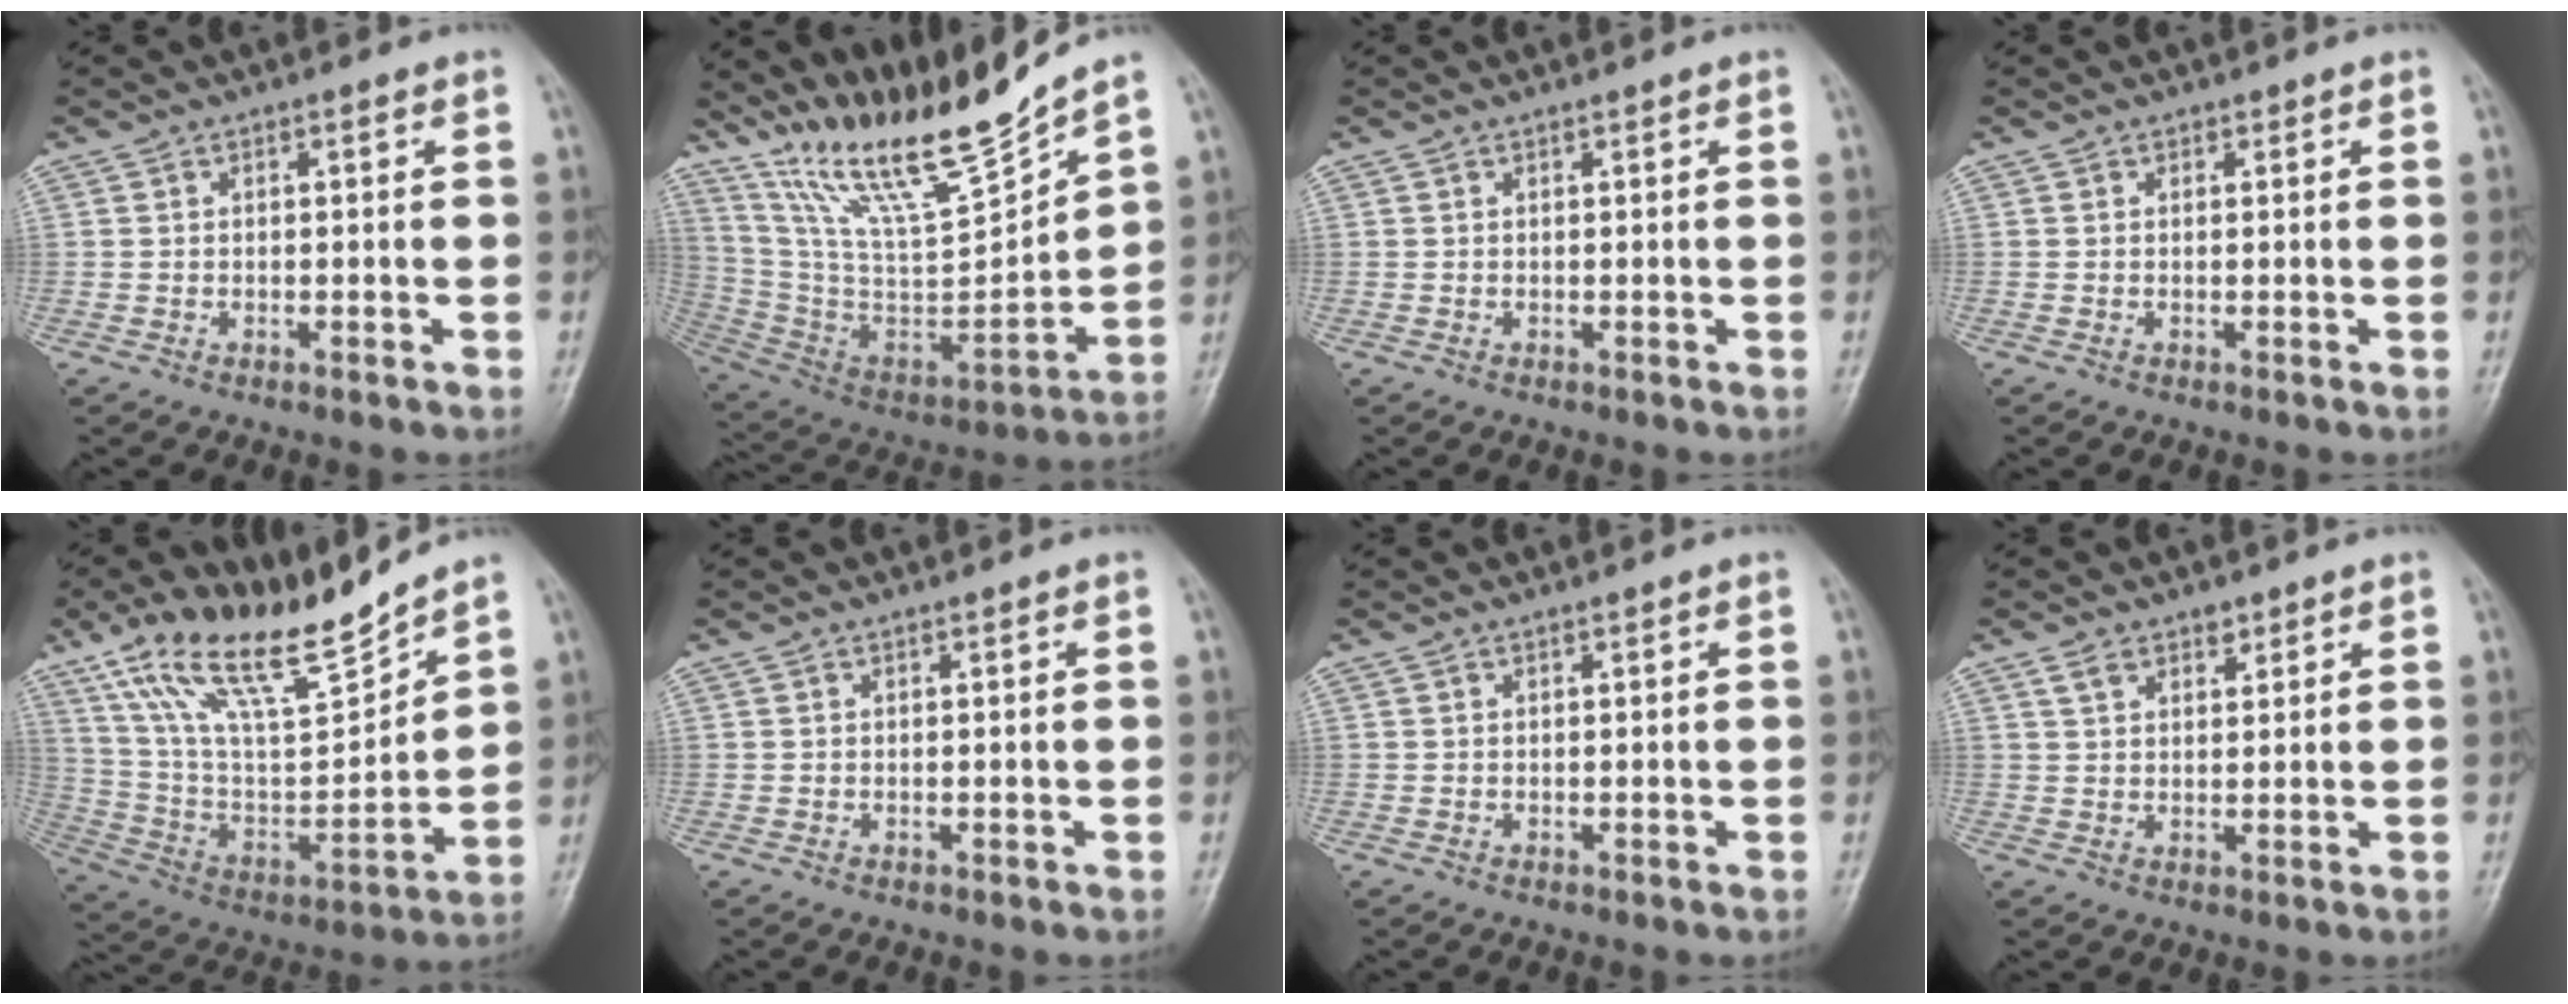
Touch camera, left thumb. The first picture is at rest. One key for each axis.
{"total": 20.3, "fx": 17.0, "fy": 2.0, "fz": 11.0, "tx": -0.163, "ty": -0.095, "tz": 0.322}
{"total": 0.0}
{"total": 0.0}
{"total": 19.7, "fx": 15.5, "fy": 4.6, "fz": 11.2, "tx": -0.169, "ty": -0.070, "tz": 0.292}
{"total": 0.0}
{"total": 0.0}
{"total": 3.5, "fx": 2.4, "fy": 2.1, "fz": 1.4, "tx": -0.010, "ty": -0.011, "tz": 0.044}